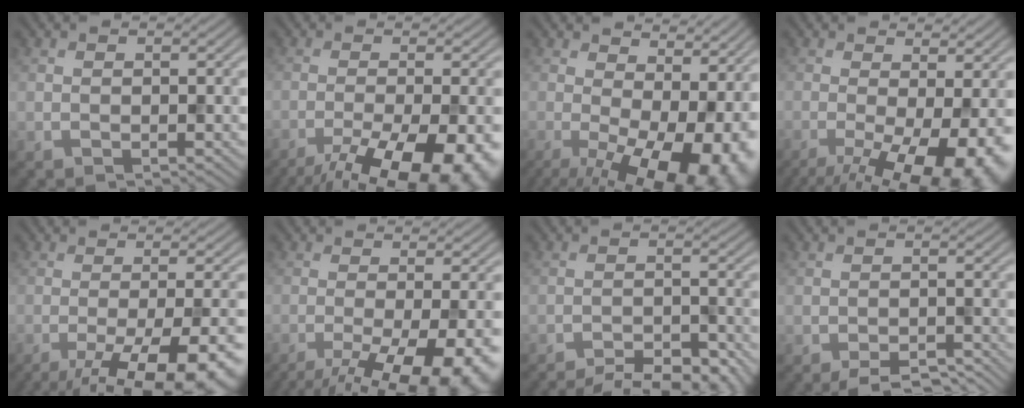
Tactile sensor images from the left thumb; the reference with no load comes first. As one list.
[{"total": 14.6, "force": [-9.0, 4.4, 10.6], "torque": [-0.160, -0.033, -0.116]}, {"total": 16.9, "force": [-2.2, 8.2, 14.7], "torque": [-0.178, -0.028, 0.005]}, {"total": 12.6, "force": [-4.5, 4.2, 11.0], "torque": [-0.166, -0.016, -0.057]}, {"total": 15.1, "force": [-7.9, 4.6, 12.0], "torque": [-0.149, -0.015, -0.096]}, {"total": 12.5, "force": [-6.3, 3.5, 10.2], "torque": [-0.140, -0.014, -0.083]}, {"total": 7.6, "force": [-6.6, 1.9, 3.2], "torque": [-0.052, -0.002, -0.091]}, {"total": 3.8, "force": [-3.1, 1.0, 1.9], "torque": [-0.028, -0.002, -0.047]}]